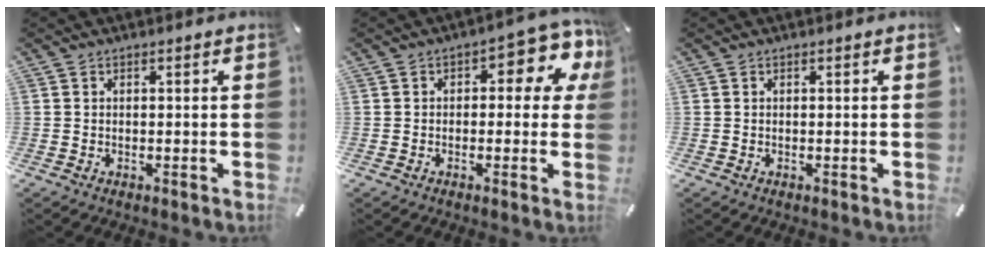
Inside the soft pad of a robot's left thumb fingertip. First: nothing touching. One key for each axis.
{"total": 8.8, "fx": 2.7, "fy": 4.5, "fz": 7.0, "tx": -0.081, "ty": -0.018, "tz": 0.039}
{"total": 0.0}